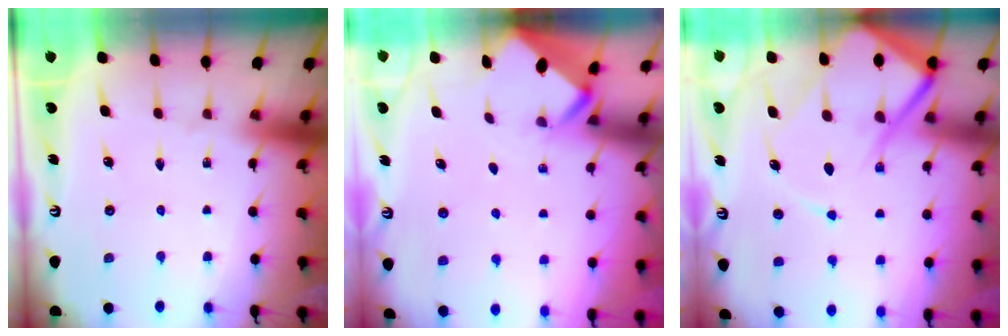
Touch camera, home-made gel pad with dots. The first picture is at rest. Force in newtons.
{"total": 2.0, "press": 2.0, "slide": 0.2}
{"total": 15.2, "press": 15.1, "slide": 1.5}